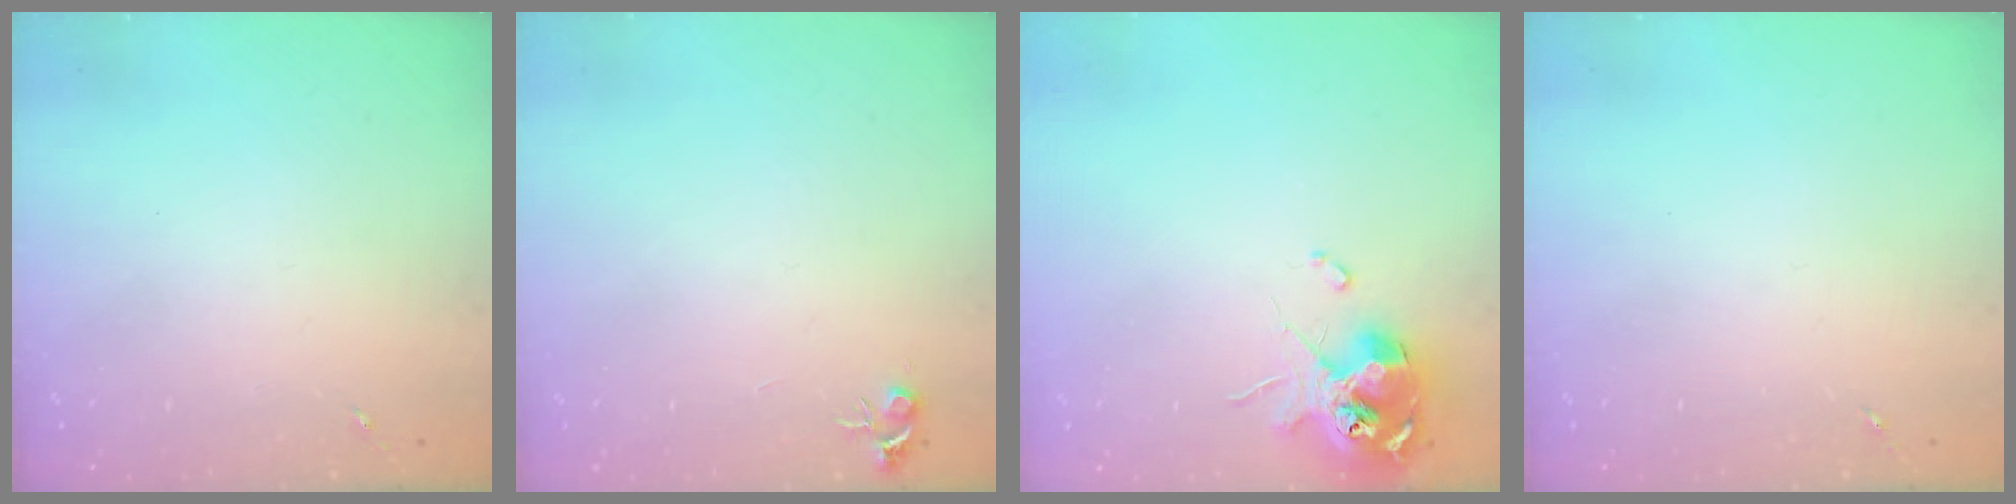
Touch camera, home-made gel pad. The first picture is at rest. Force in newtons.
{"total": 4.7, "press": 4.7, "slide": 0.6}
{"total": 12.0, "press": 11.8, "slide": 1.6}
{"total": 0.0}